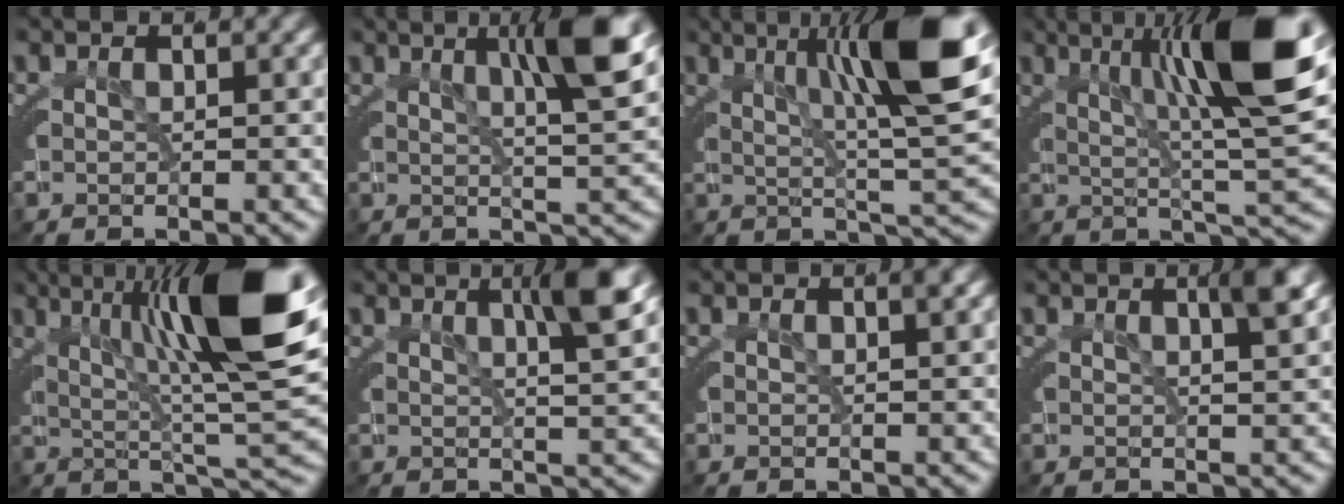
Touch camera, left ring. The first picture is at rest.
{"total": 6.7, "force": [2.8, -0.1, 6.0], "torque": [-0.075, 0.004, 0.043]}
{"total": 10.6, "force": [3.4, 0.6, 10.0], "torque": [-0.127, 0.017, 0.052]}
{"total": 11.7, "force": [3.4, 0.8, 11.1], "torque": [-0.141, 0.016, 0.054]}
{"total": 12.9, "force": [3.3, 1.3, 12.4], "torque": [-0.159, 0.014, 0.054]}
{"total": 4.3, "force": [2.0, -0.6, 3.8], "torque": [-0.043, 0.003, 0.033]}
{"total": 0.7, "force": [0.3, -0.3, 0.6], "torque": [-0.006, 0.000, 0.007]}
{"total": 2.4, "force": [1.2, -0.8, 2.0], "torque": [-0.016, 0.002, 0.021]}